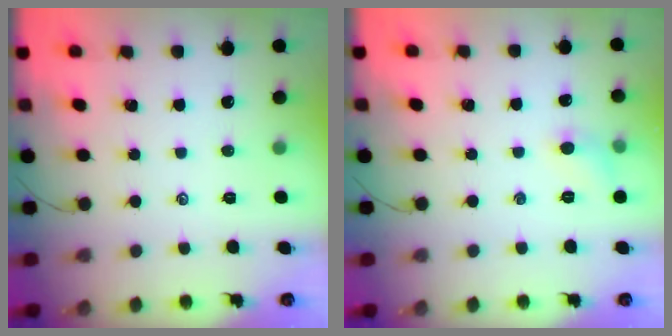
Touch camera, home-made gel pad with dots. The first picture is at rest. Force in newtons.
{"total": 5.0, "press": 4.8, "slide": 1.6}